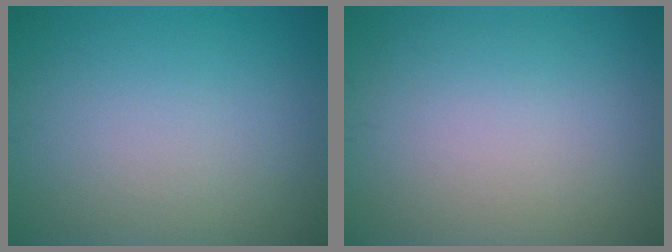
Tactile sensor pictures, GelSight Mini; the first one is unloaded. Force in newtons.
{"total": 0.0}